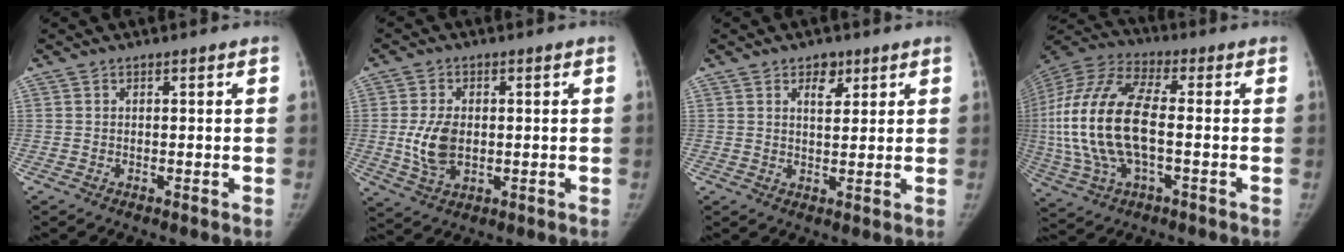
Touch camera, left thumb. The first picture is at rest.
{"total": 7.6, "force": [-0.3, 4.9, 5.8], "torque": [-0.110, -0.003, 0.001]}
{"total": 4.1, "force": [2.2, 2.4, 2.4], "torque": [-0.017, -0.011, 0.033]}
{"total": 21.7, "force": [-1.6, 9.8, 19.3], "torque": [-0.440, 0.018, -0.028]}